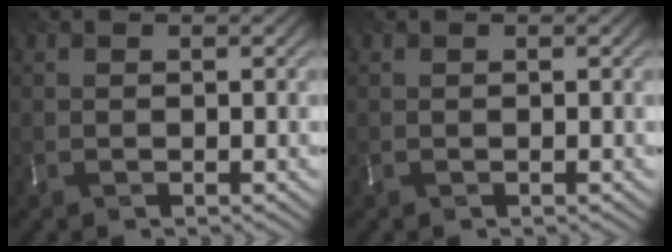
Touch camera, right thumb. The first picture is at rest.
{"total": 0.0}